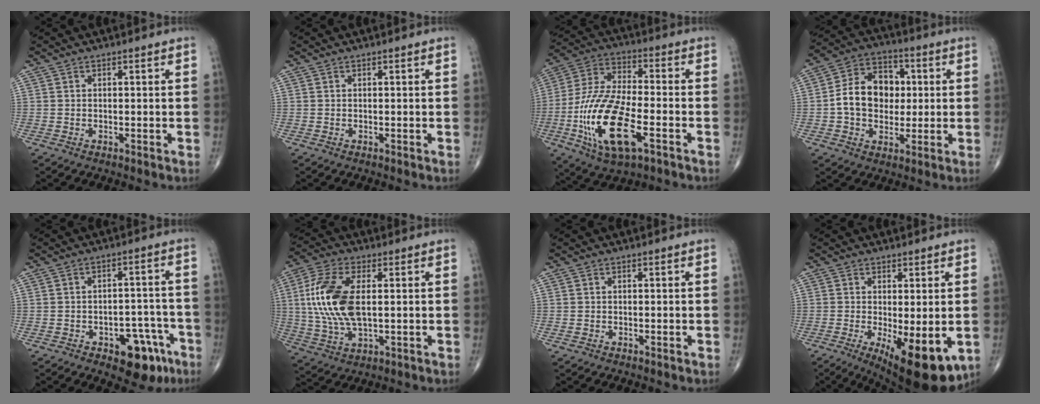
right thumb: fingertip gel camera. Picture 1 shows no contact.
{"total": 0.0}
{"total": 19.9, "force": [-6.6, 8.2, 16.9], "torque": [-0.346, 0.017, -0.114]}
{"total": 13.0, "force": [0.3, 9.9, 8.4], "torque": [-0.109, 0.023, -0.001]}
{"total": 10.6, "force": [-5.5, 5.7, 7.0], "torque": [-0.053, 0.043, -0.067]}
{"total": 14.5, "force": [1.5, 7.1, 12.5], "torque": [-0.274, 0.000, 0.032]}
{"total": 0.6, "force": [-0.2, 0.4, 0.3], "torque": [-0.010, 0.002, -0.001]}
{"total": 13.0, "force": [-3.8, 4.6, 11.5], "torque": [-0.160, -0.026, -0.043]}